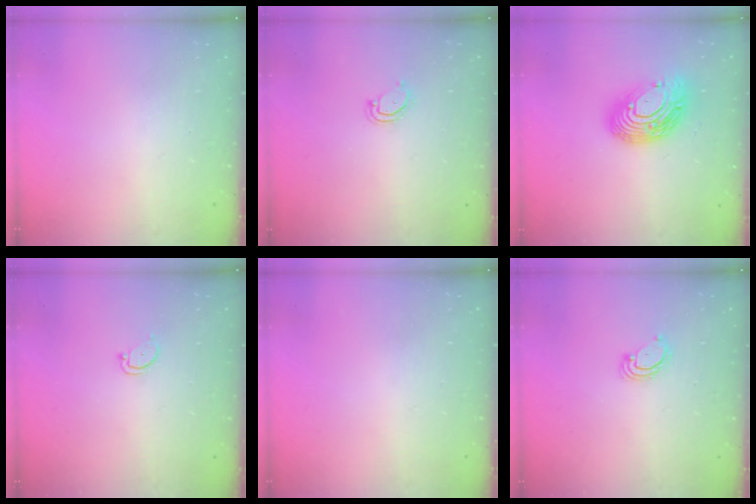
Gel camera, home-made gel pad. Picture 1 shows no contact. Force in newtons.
{"total": 2.5, "press": 2.5, "slide": 0.1}
{"total": 16.4, "press": 16.4, "slide": 1.2}
{"total": 2.0, "press": 2.0, "slide": 0.2}
{"total": 0.0}
{"total": 2.8, "press": 2.8, "slide": 0.2}